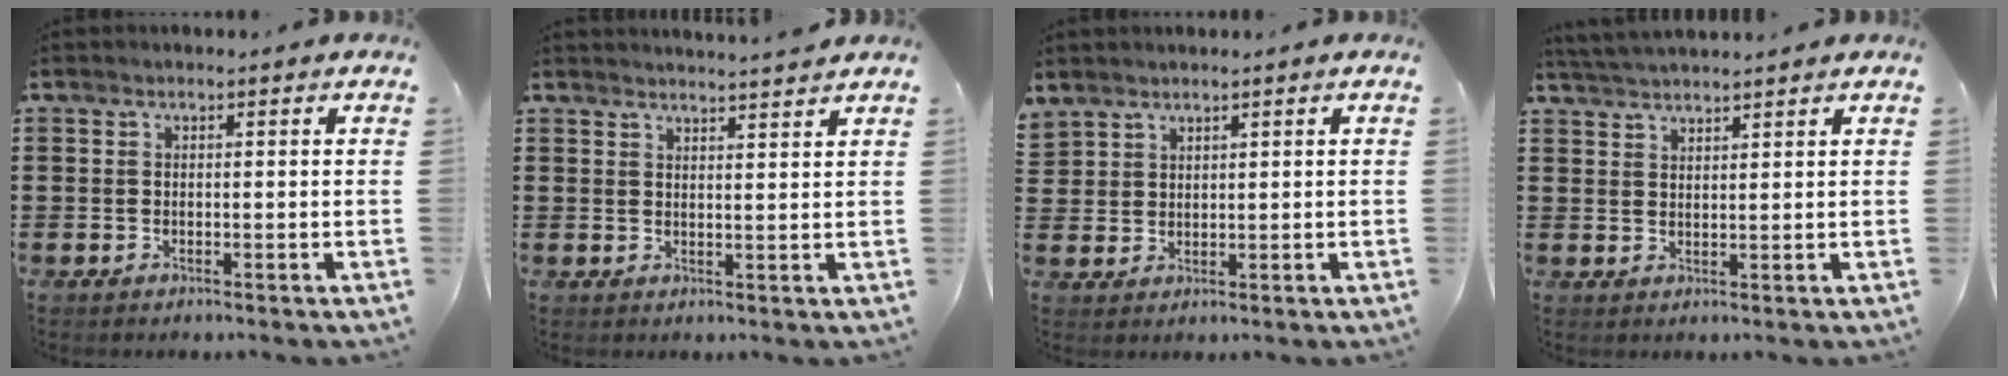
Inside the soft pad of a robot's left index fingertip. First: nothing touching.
{"total": 2.6, "force": [2.5, -0.6, 0.1], "torque": [-0.010, -0.013, 0.047]}
{"total": 2.5, "force": [2.1, 1.4, -0.3], "torque": [-0.004, 0.002, 0.042]}
{"total": 2.9, "force": [2.9, -0.3, 0.3], "torque": [-0.014, -0.005, 0.055]}